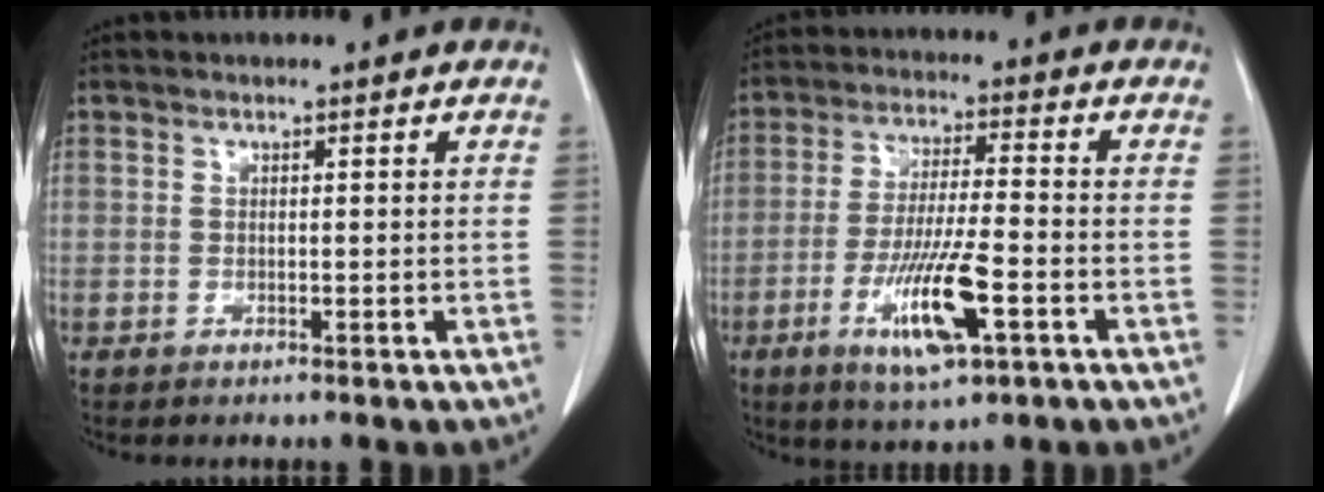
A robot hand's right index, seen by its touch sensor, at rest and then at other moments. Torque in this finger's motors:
{"motor_torque": [0.54, -0.20, 0.34, 0.08]}